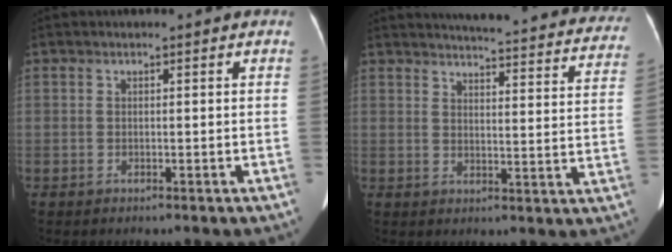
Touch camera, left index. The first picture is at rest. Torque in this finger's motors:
{"motor_torque": [0.79, -1.36, 0.01, 0.09]}